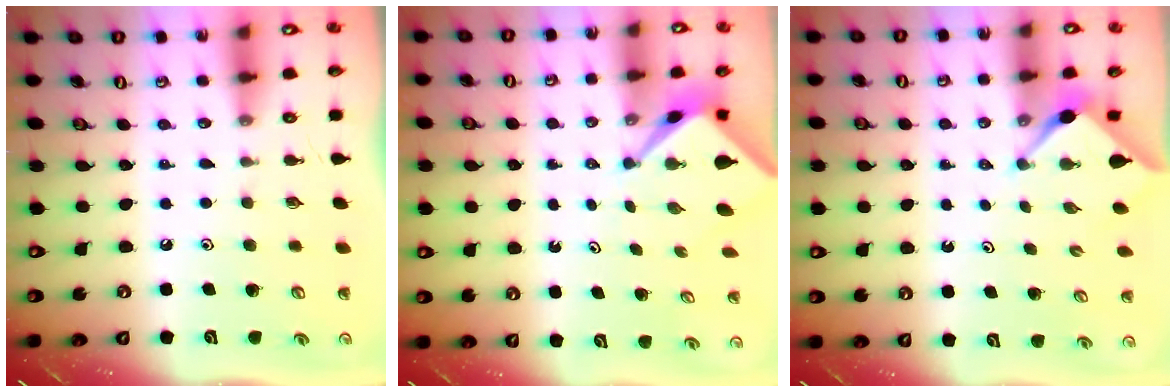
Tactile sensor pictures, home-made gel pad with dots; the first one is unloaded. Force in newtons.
{"total": 2.5, "press": 2.4, "slide": 0.3}
{"total": 3.0, "press": 2.9, "slide": 0.3}